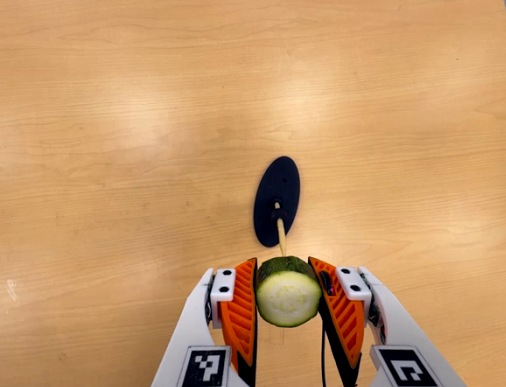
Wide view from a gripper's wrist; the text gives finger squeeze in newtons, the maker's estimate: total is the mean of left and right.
{"total": 11.1, "left": 9.9, "right": 12.3}